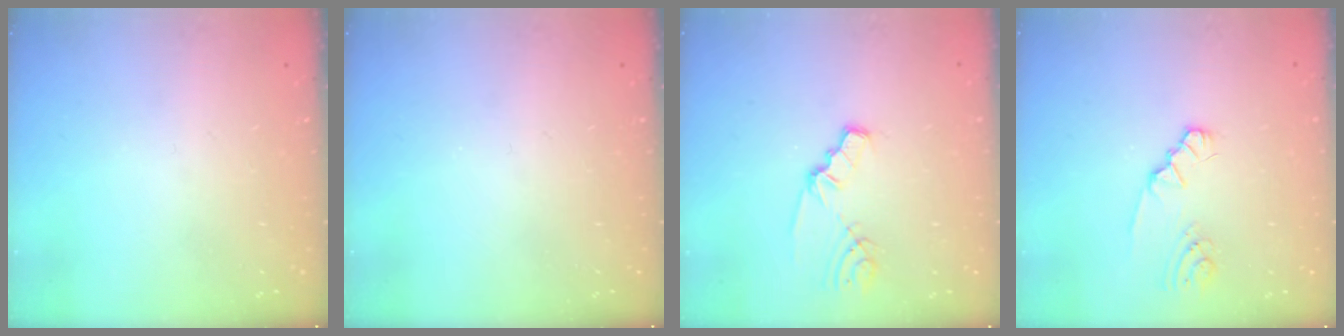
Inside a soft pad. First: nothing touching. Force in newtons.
{"total": 0.0}
{"total": 2.5, "press": 2.5, "slide": 0.4}
{"total": 2.2, "press": 2.2, "slide": 0.4}